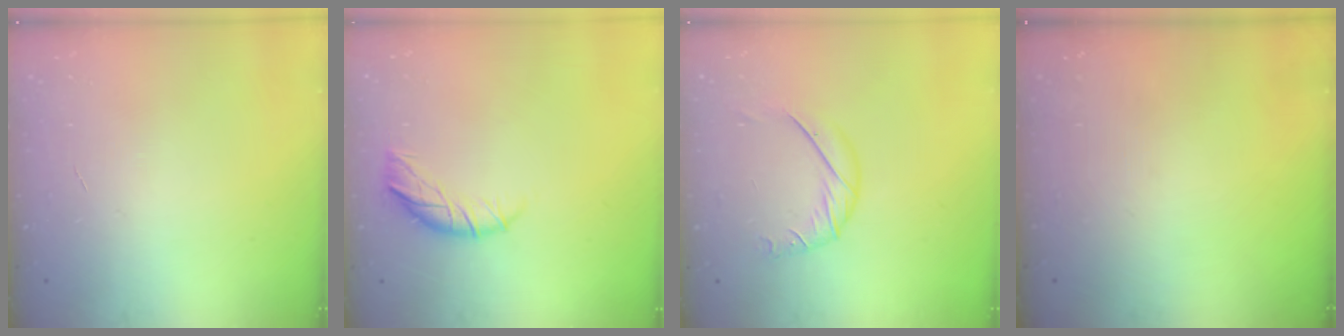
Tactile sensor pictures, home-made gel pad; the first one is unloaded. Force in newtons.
{"total": 10.3, "press": 10.1, "slide": 2.0}
{"total": 8.7, "press": 8.7, "slide": 0.6}
{"total": 0.0}